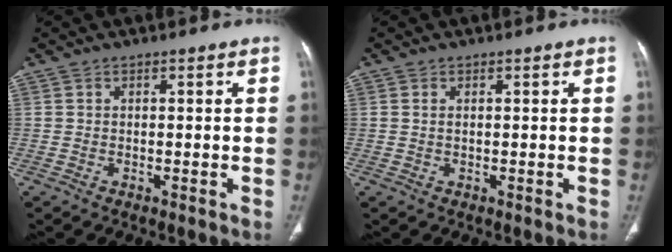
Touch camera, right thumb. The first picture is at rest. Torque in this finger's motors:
{"motor_torque": [0.16, -0.39, 0.35, -0.03, -0.03]}